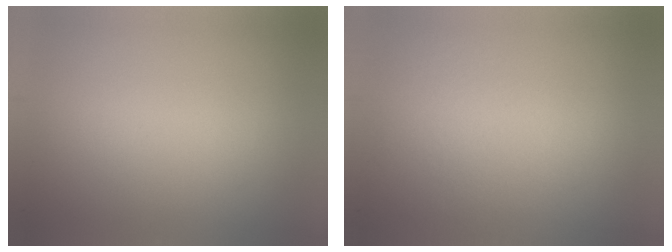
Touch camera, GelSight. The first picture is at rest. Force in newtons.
{"total": 4.1}